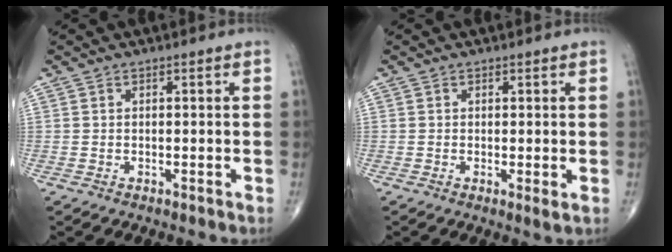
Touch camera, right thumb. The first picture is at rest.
{"total": 1.4, "force": [0.0, 0.2, 1.4], "torque": [-0.024, -0.006, -0.001]}